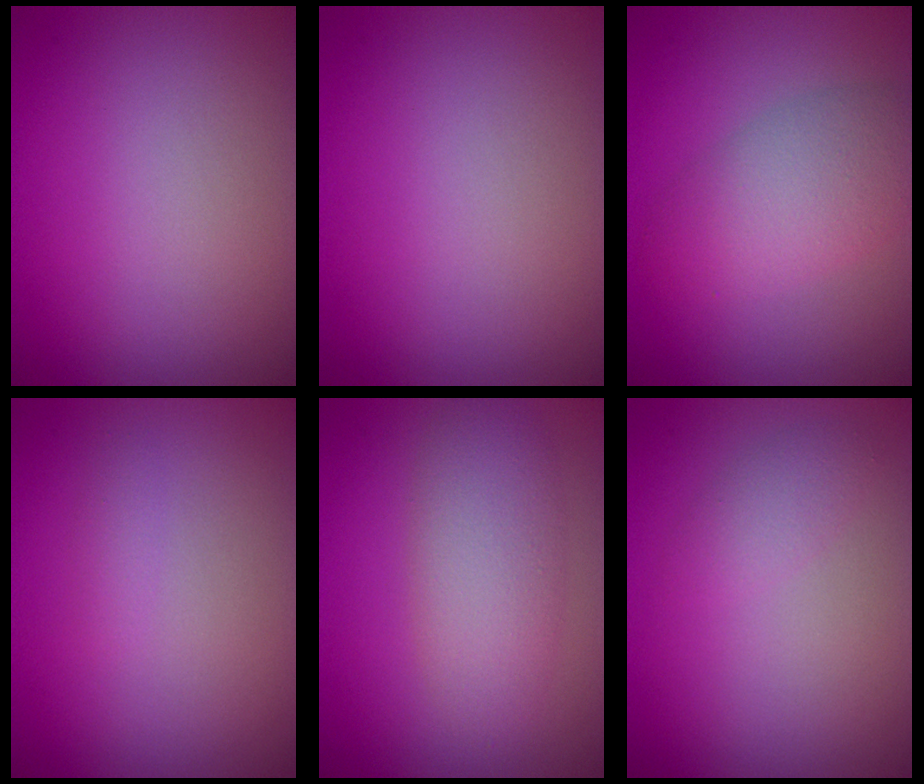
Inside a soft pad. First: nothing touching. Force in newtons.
{"total": 0.0}
{"total": 4.6, "press": 4.6, "slide": 0.1}
{"total": 0.6, "press": 0.6, "slide": 0.0}
{"total": 4.3, "press": 4.3, "slide": 0.0}
{"total": 1.4, "press": 1.4, "slide": 0.1}